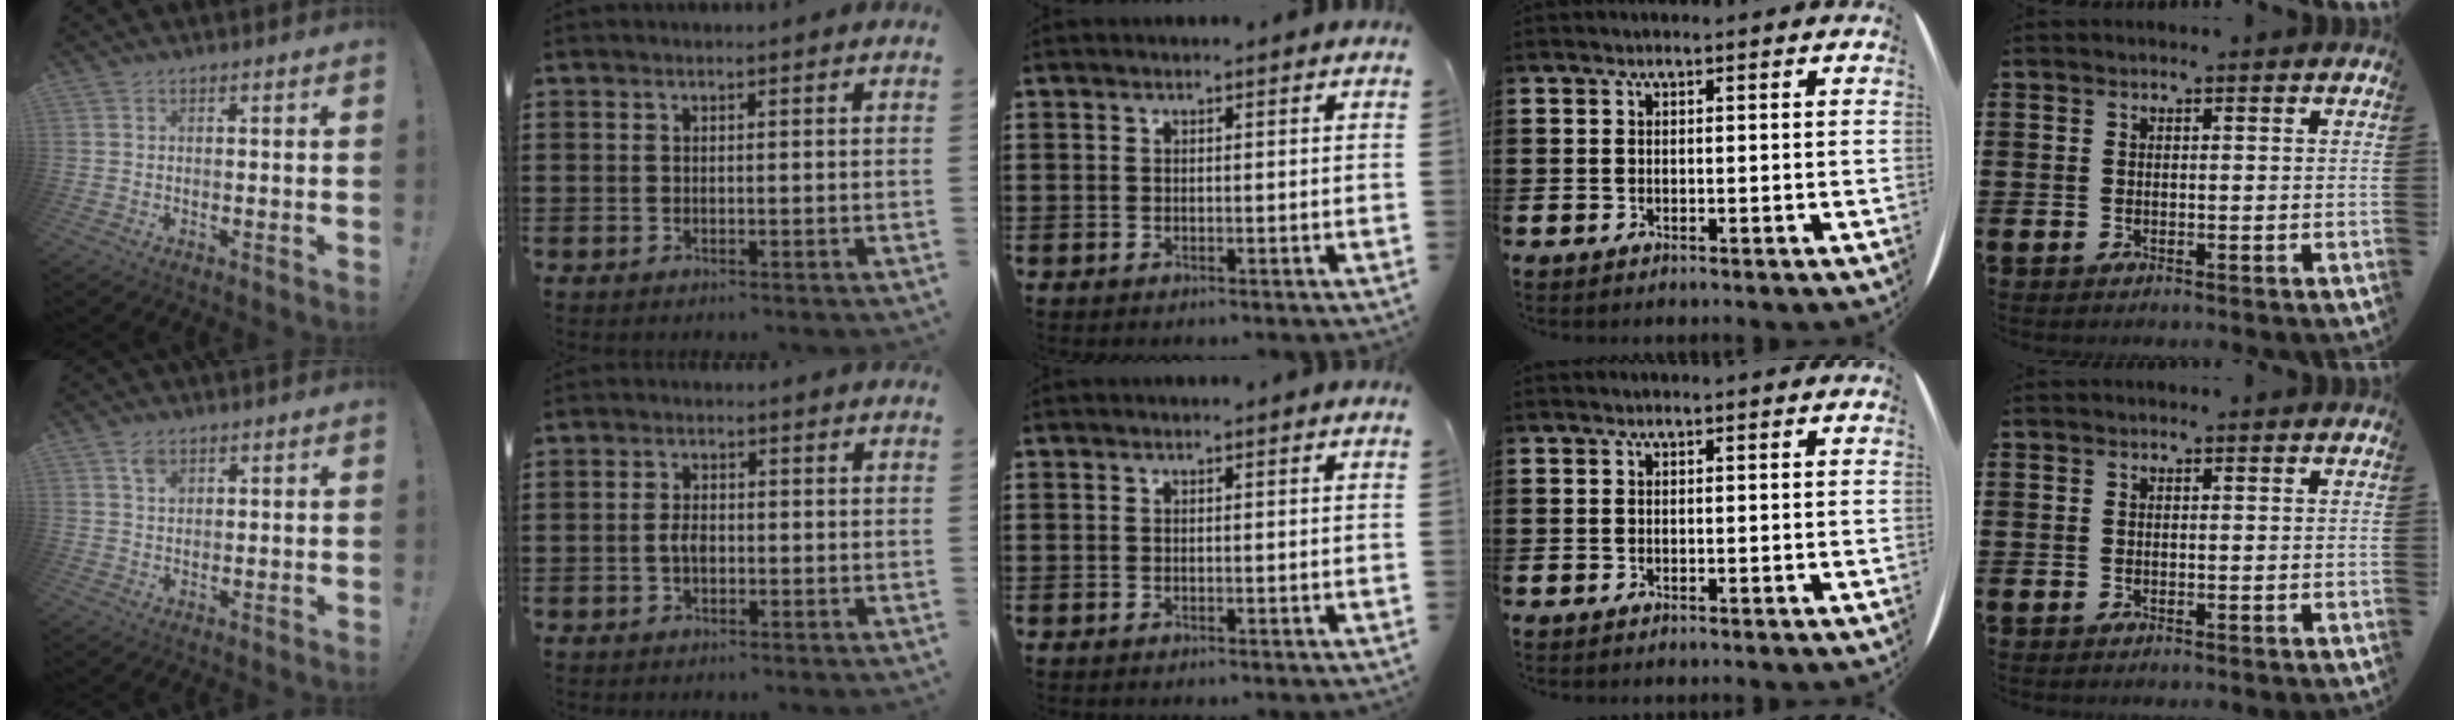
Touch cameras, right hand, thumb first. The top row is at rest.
{"thumb": {"total": 2.9, "force": [1.8, 1.8, 1.3], "torque": [-0.019, -0.005, 0.033]}, "index": {"total": 2.2, "force": [-0.5, 1.2, 1.8], "torque": [-0.044, -0.003, -0.010]}}